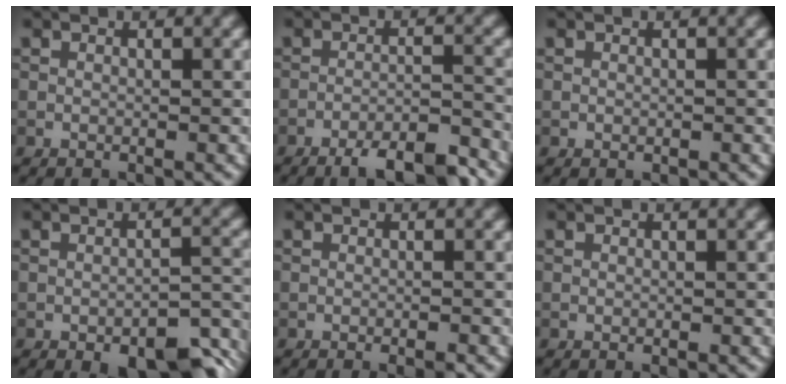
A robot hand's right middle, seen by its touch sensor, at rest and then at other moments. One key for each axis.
{"total": 7.6, "fx": -6.3, "fy": 1.7, "fz": 3.8, "tx": -0.054, "ty": -0.003, "tz": -0.088}
{"total": 0.0}
{"total": 7.6, "fx": -5.4, "fy": 2.6, "fz": 4.8, "tx": -0.064, "ty": -0.014, "tz": -0.064}
{"total": 1.2, "fx": -0.8, "fy": 0.1, "fz": 0.9, "tx": -0.009, "ty": -0.003, "tz": -0.012}
{"total": 0.0}